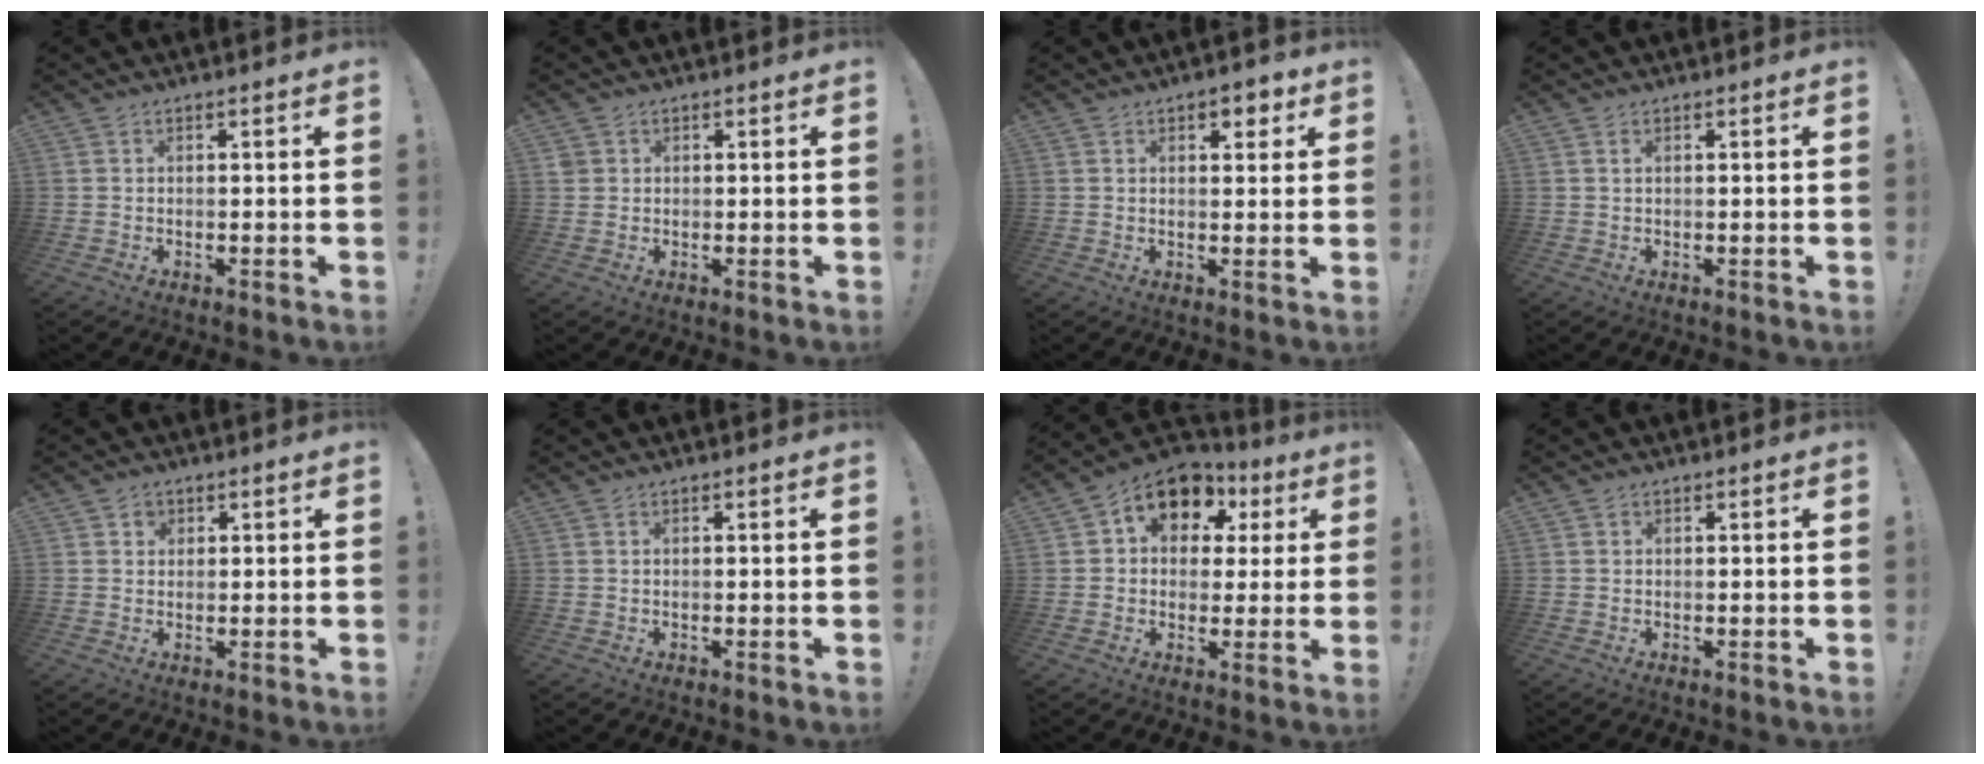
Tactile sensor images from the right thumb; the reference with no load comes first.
{"total": 2.0, "force": [0.9, 1.7, 0.5], "torque": [-0.006, -0.001, 0.018]}
{"total": 3.9, "force": [2.1, 2.4, 2.3], "torque": [-0.011, -0.009, 0.029]}
{"total": 0.7, "force": [0.3, 0.3, 0.6], "torque": [-0.011, 0.001, 0.006]}
{"total": 2.1, "force": [0.9, 1.8, 0.4], "torque": [0.005, -0.006, 0.012]}
{"total": 0.0}
{"total": 12.0, "force": [5.5, 8.6, 6.3], "torque": [-0.087, -0.027, 0.104]}
{"total": 0.5, "force": [0.2, 0.5, -0.1], "torque": [0.001, 0.000, 0.005]}